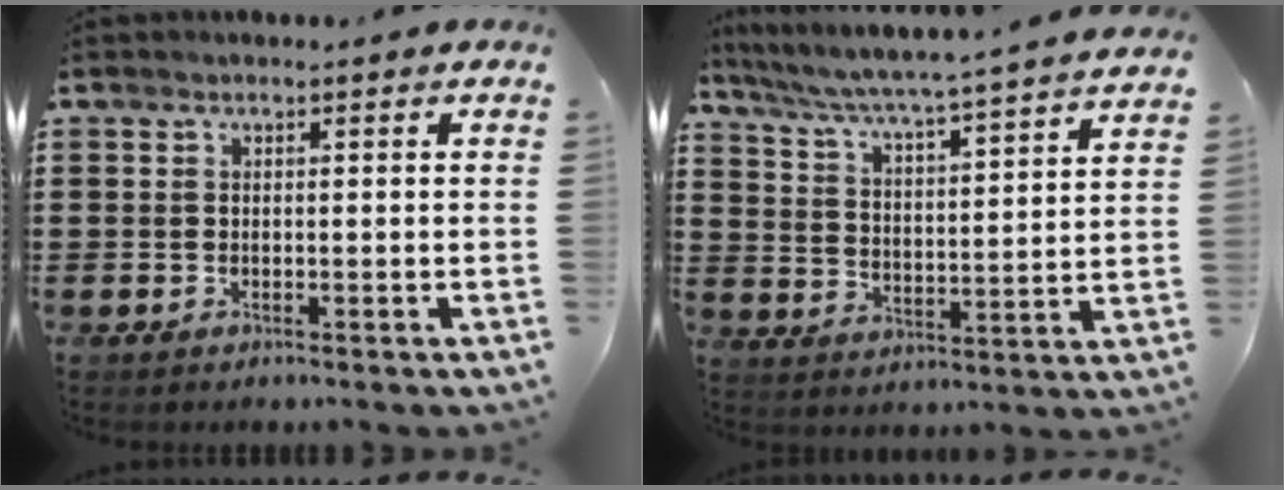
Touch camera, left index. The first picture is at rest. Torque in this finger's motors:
{"motor_torque": [2.14, 0.00, 0.72, 0.21]}